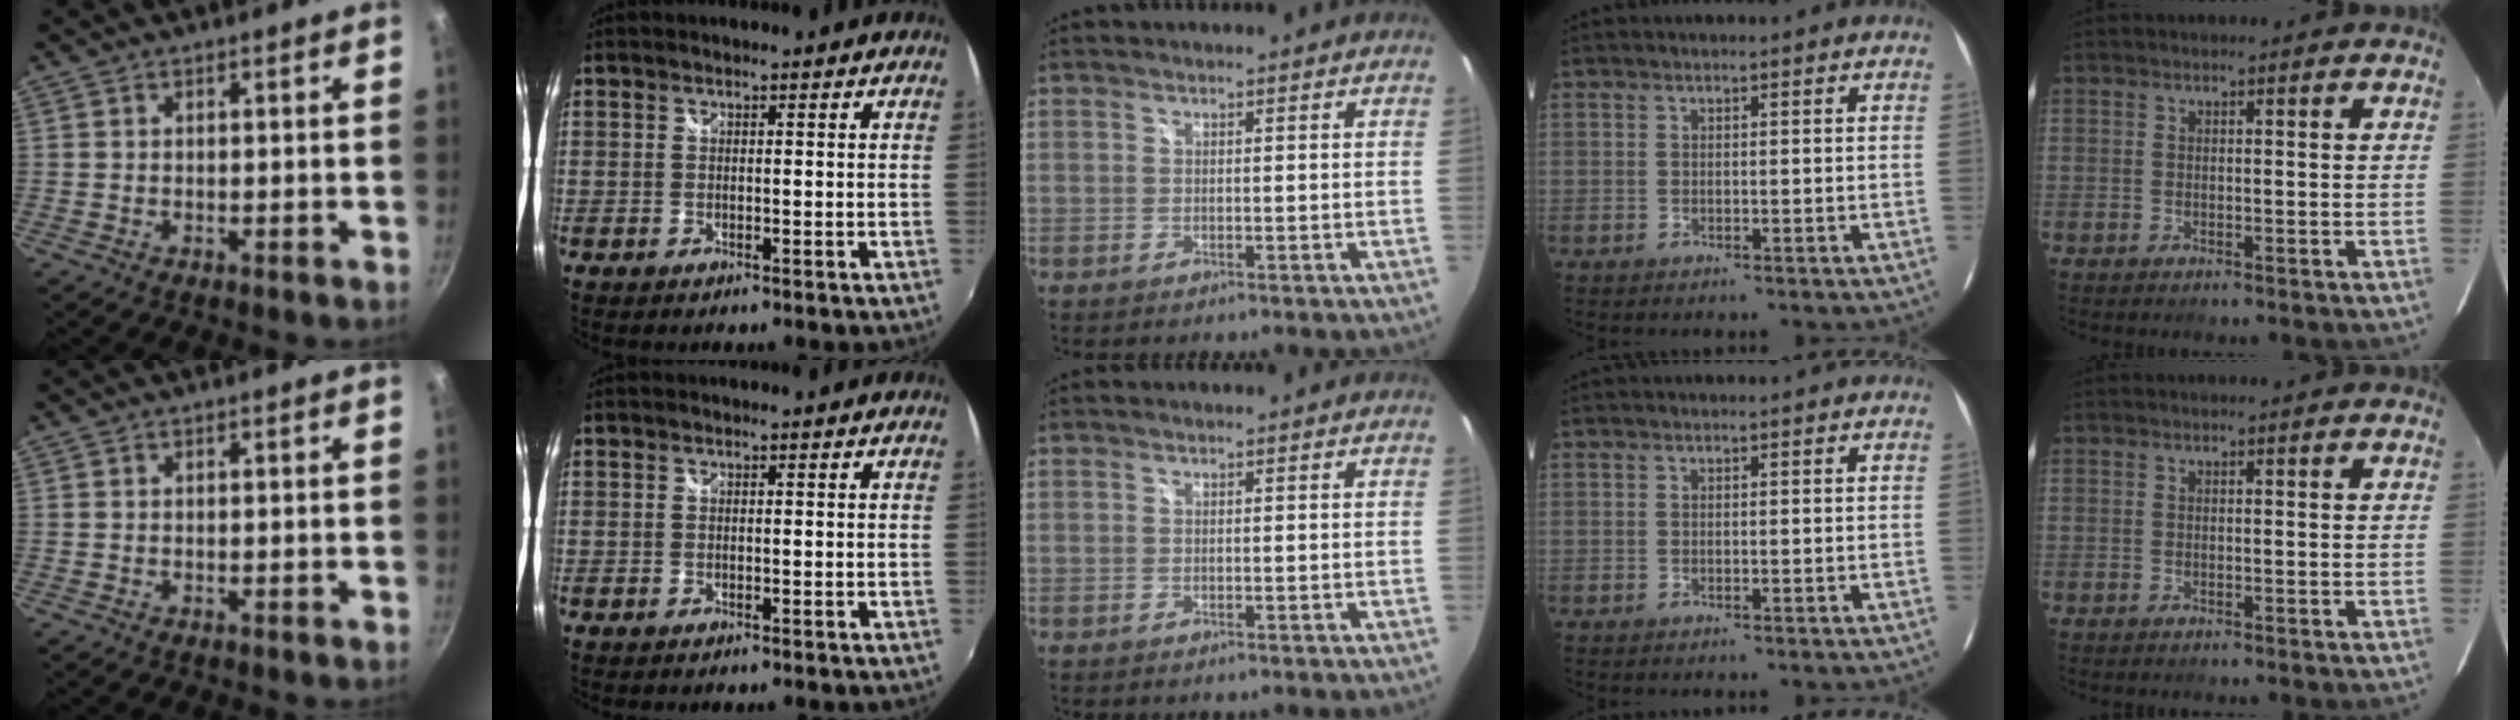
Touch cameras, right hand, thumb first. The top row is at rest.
{}